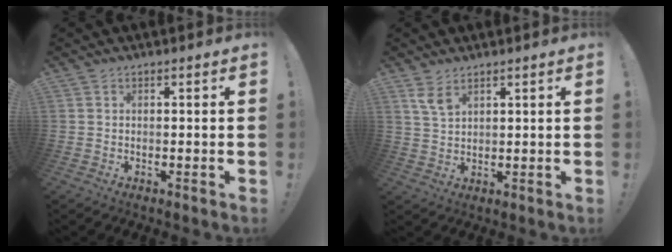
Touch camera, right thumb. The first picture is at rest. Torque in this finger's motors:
{"motor_torque": [0.05, 1.33, 0.32, 0.42, -0.02]}